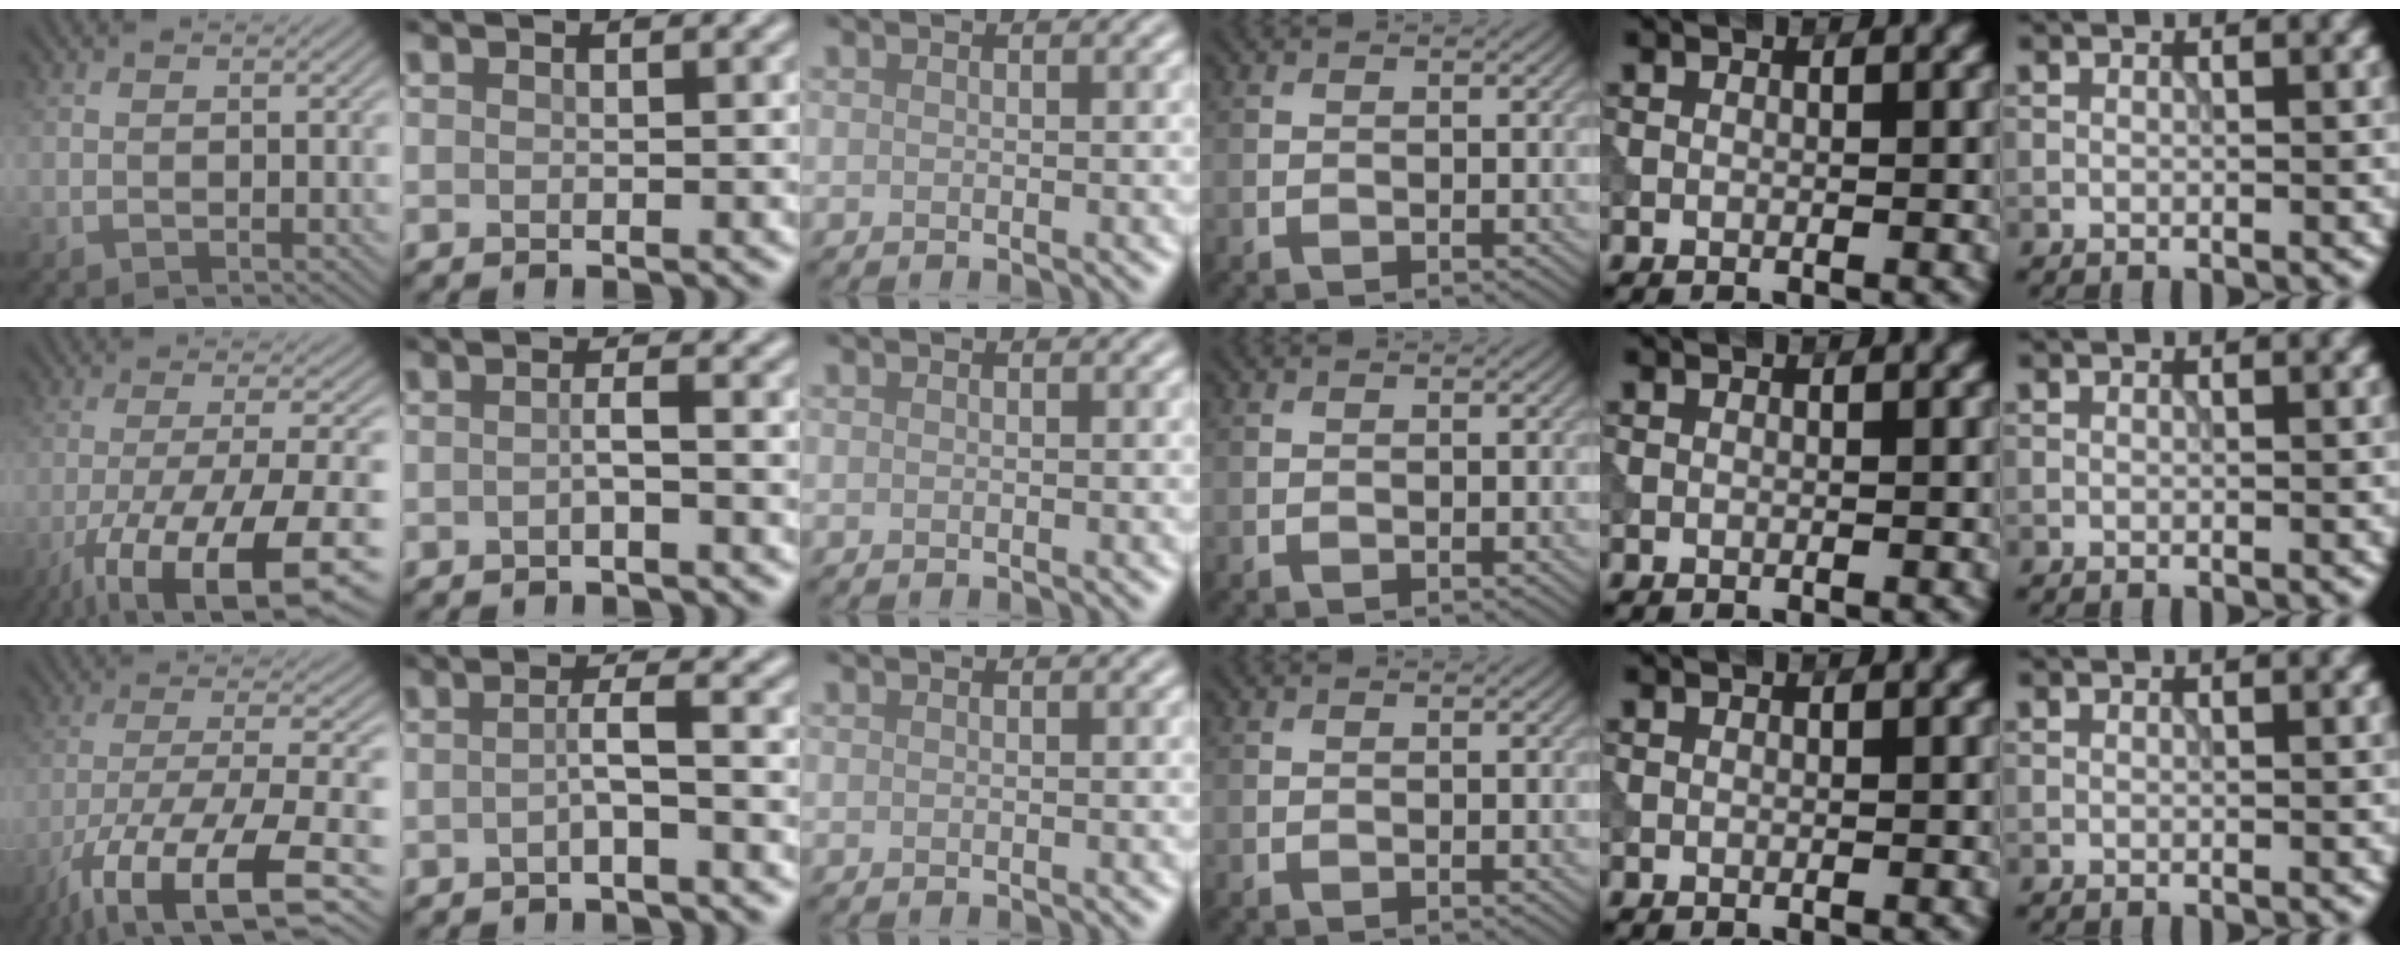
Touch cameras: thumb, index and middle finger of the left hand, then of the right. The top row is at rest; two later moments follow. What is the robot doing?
{"motion": "extract", "object": "tissue"}